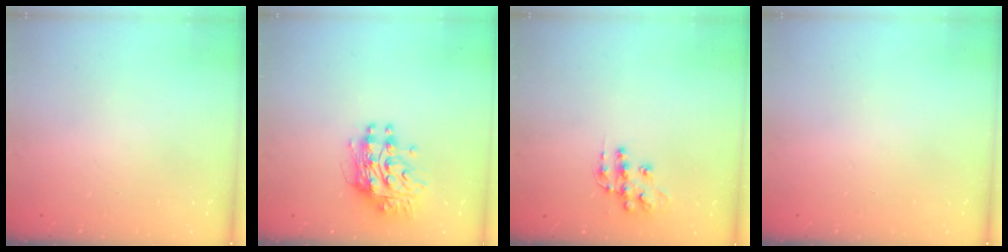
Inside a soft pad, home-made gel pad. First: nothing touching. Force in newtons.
{"total": 10.4, "press": 10.4, "slide": 0.9}
{"total": 10.6, "press": 10.6, "slide": 0.6}
{"total": 0.0}